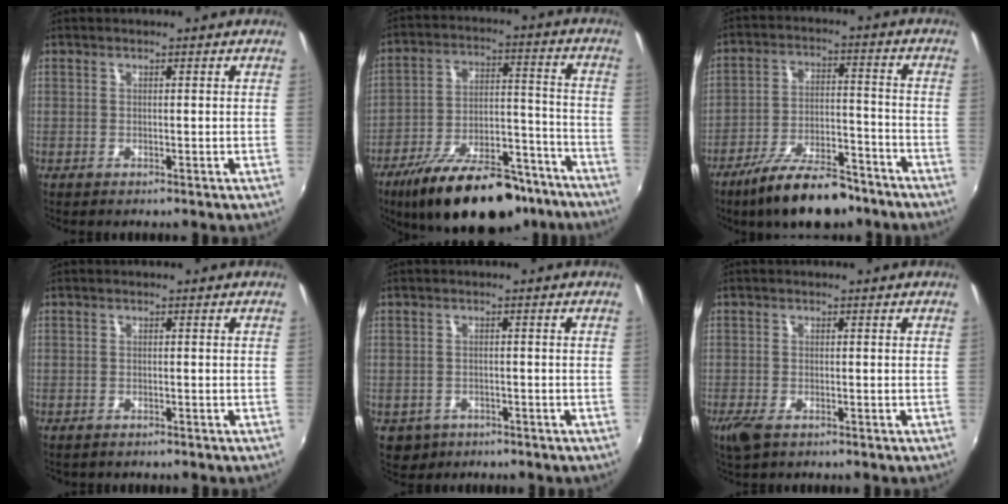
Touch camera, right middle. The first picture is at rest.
{"total": 23.7, "force": [-17.8, 9.4, 12.5], "torque": [-0.217, 0.002, -0.252]}
{"total": 15.4, "force": [-11.8, 5.0, 8.5], "torque": [-0.161, -0.008, -0.187]}
{"total": 0.8, "force": [-0.7, 0.4, 0.2], "torque": [-0.007, -0.001, -0.011]}
{"total": 4.4, "force": [-1.9, 3.7, 1.5], "torque": [-0.037, -0.005, -0.023]}
{"total": 3.5, "force": [-2.1, 1.5, 2.3], "torque": [-0.054, -0.011, -0.040]}